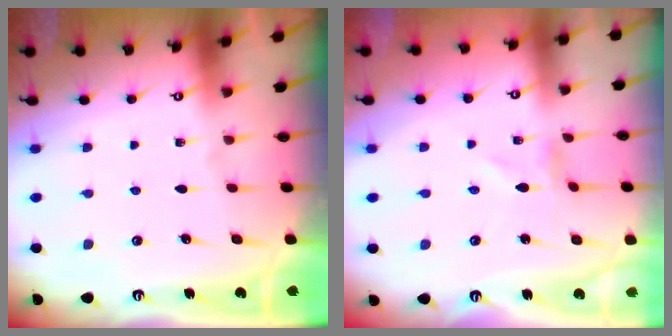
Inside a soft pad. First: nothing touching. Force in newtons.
{"total": 0.8, "press": 0.8, "slide": 0.1}